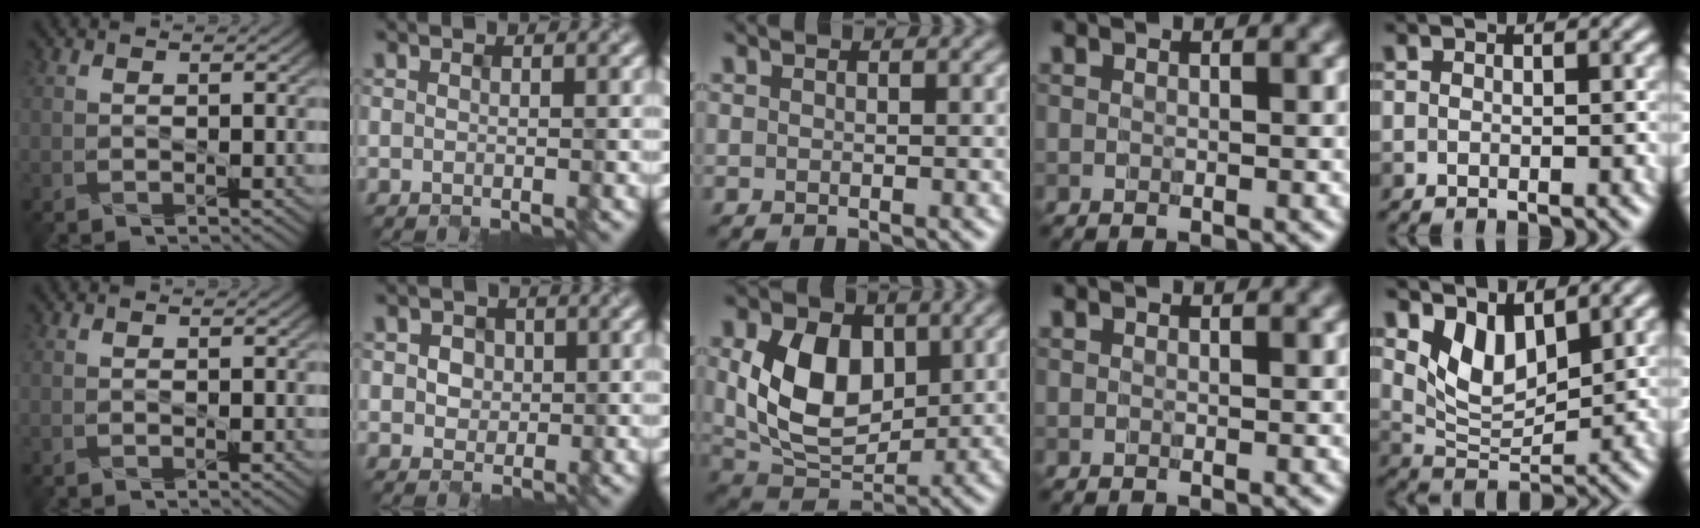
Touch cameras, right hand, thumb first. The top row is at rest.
{"index": {"total": 2.7, "force": [1.0, 2.3, 1.1], "torque": [-0.028, 0.017, 0.010]}, "middle": {"total": 7.6, "force": [1.4, 5.2, 5.4], "torque": [-0.114, -0.005, 0.030]}, "little": {"total": 3.9, "force": [2.4, 1.8, 2.5], "torque": [-0.054, -0.012, 0.041]}}